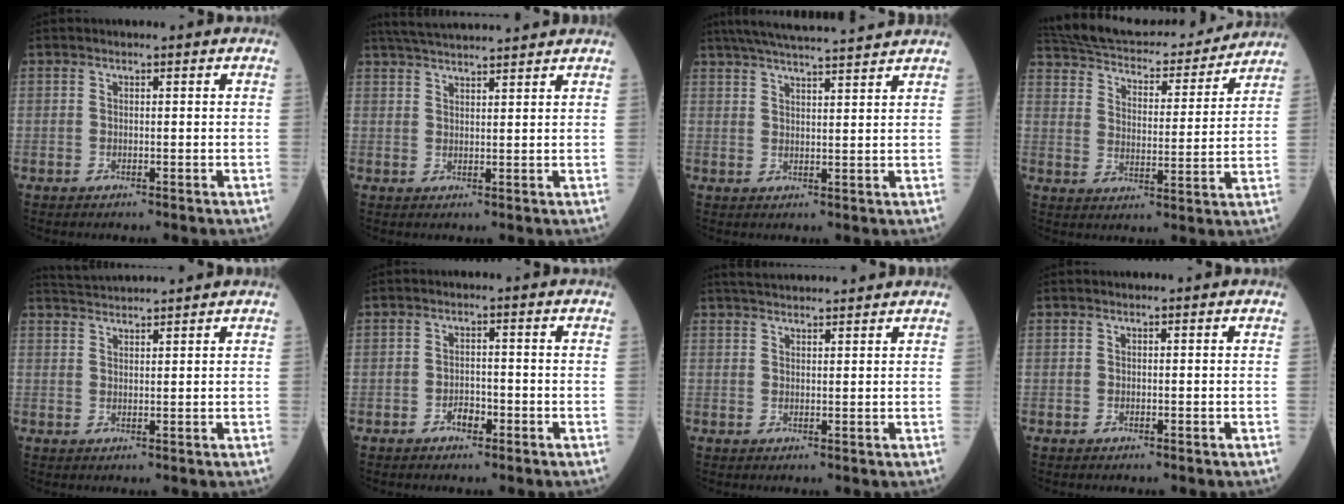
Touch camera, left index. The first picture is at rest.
{"total": 10.3, "force": [9.6, 0.0, 3.8], "torque": [-0.070, 0.034, 0.144]}
{"total": 13.7, "force": [12.4, -0.1, 5.8], "torque": [-0.103, 0.026, 0.178]}
{"total": 21.9, "force": [20.0, 4.9, 7.6], "torque": [-0.132, 0.009, 0.280]}
{"total": 5.0, "force": [4.8, -0.9, 0.8], "torque": [-0.016, 0.029, 0.083]}
{"total": 2.2, "force": [-1.4, 1.1, 1.2], "torque": [-0.022, 0.004, -0.023]}
{"total": 8.0, "force": [7.5, 0.5, 2.7], "torque": [-0.044, 0.037, 0.109]}
{"total": 0.0}